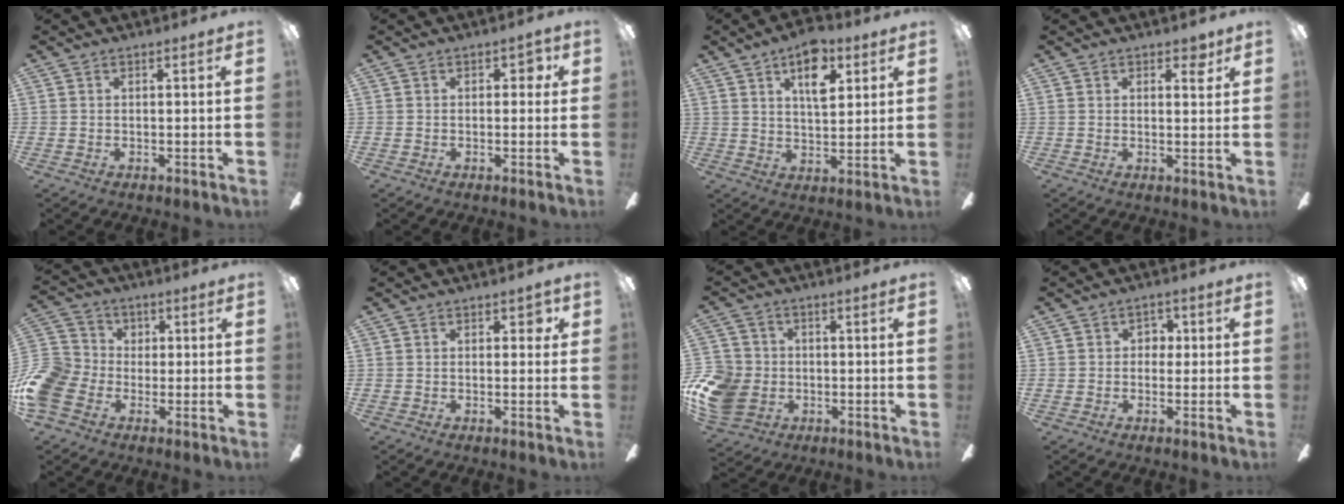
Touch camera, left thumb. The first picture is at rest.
{"total": 2.7, "force": [0.0, 2.0, 1.9], "torque": [-0.021, 0.006, -0.005]}
{"total": 9.9, "force": [5.1, 5.2, 6.7], "torque": [-0.085, -0.013, 0.084]}
{"total": 3.0, "force": [1.9, 1.6, 1.7], "torque": [-0.014, -0.004, 0.028]}
{"total": 12.3, "force": [-4.3, 10.2, 5.4], "torque": [-0.141, 0.042, -0.077]}
{"total": 2.7, "force": [0.4, 1.9, 1.9], "torque": [-0.021, 0.004, 0.003]}
{"total": 12.0, "force": [-3.5, 9.8, 5.9], "torque": [-0.148, 0.025, -0.062]}
{"total": 3.2, "force": [-0.5, 2.9, 1.4], "torque": [-0.024, 0.013, -0.014]}